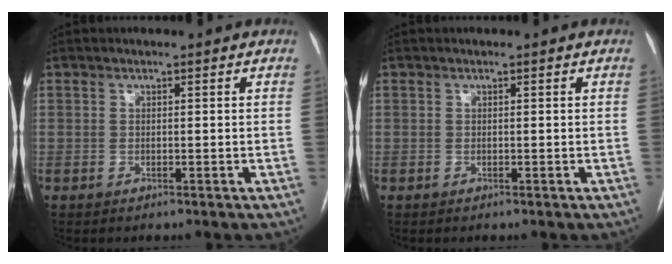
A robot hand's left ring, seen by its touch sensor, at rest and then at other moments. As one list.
[{"total": 0.0}]